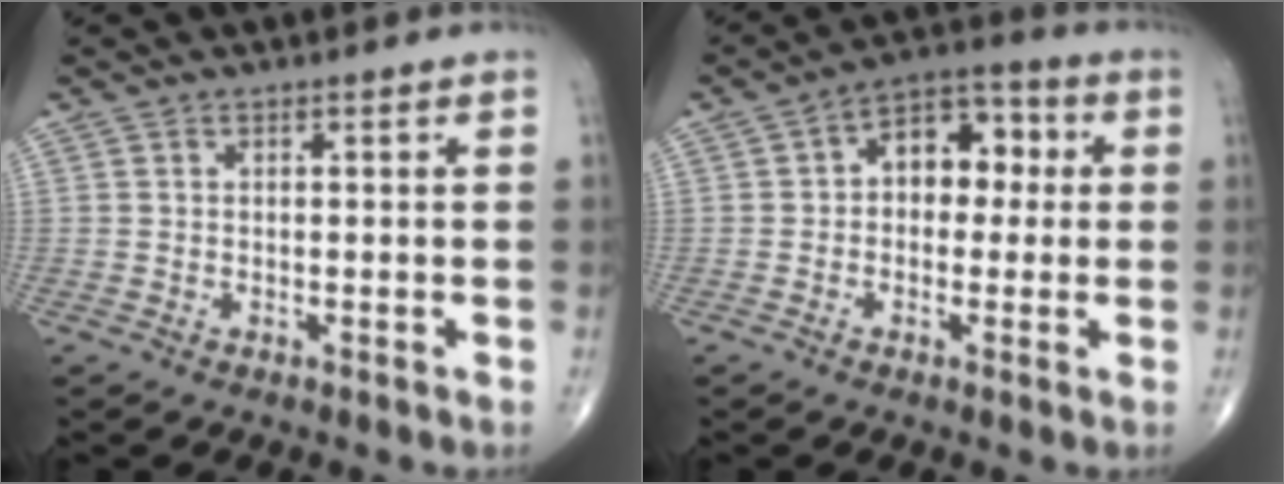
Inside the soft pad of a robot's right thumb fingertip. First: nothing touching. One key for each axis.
{"total": 9.7, "fx": 1.1, "fy": 6.6, "fz": 7.1, "tx": -0.066, "ty": 0.032, "tz": 0.006}